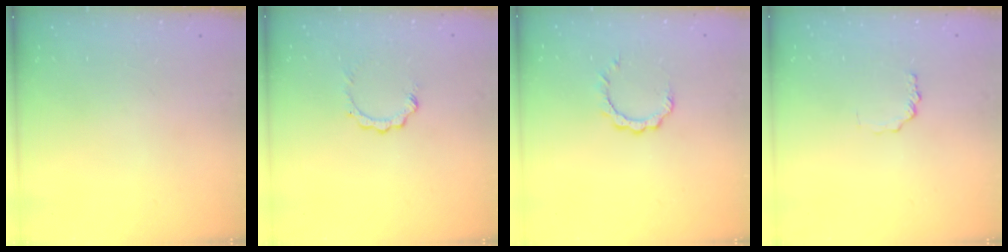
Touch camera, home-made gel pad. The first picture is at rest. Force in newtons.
{"total": 2.6, "press": 2.6, "slide": 0.3}
{"total": 4.6, "press": 4.6, "slide": 0.3}
{"total": 1.8, "press": 1.8, "slide": 0.3}